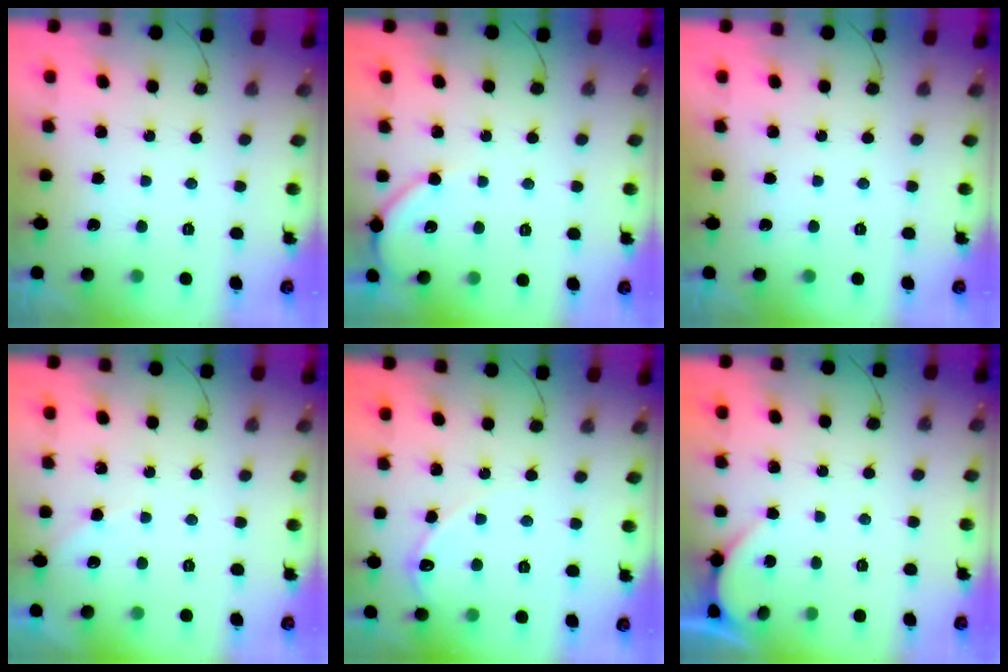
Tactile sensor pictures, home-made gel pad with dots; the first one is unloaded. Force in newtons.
{"total": 5.9, "press": 5.8, "slide": 0.9}
{"total": 0.0}
{"total": 3.1, "press": 3.1, "slide": 0.5}
{"total": 4.8, "press": 4.8, "slide": 0.5}
{"total": 2.3, "press": 2.3, "slide": 0.2}